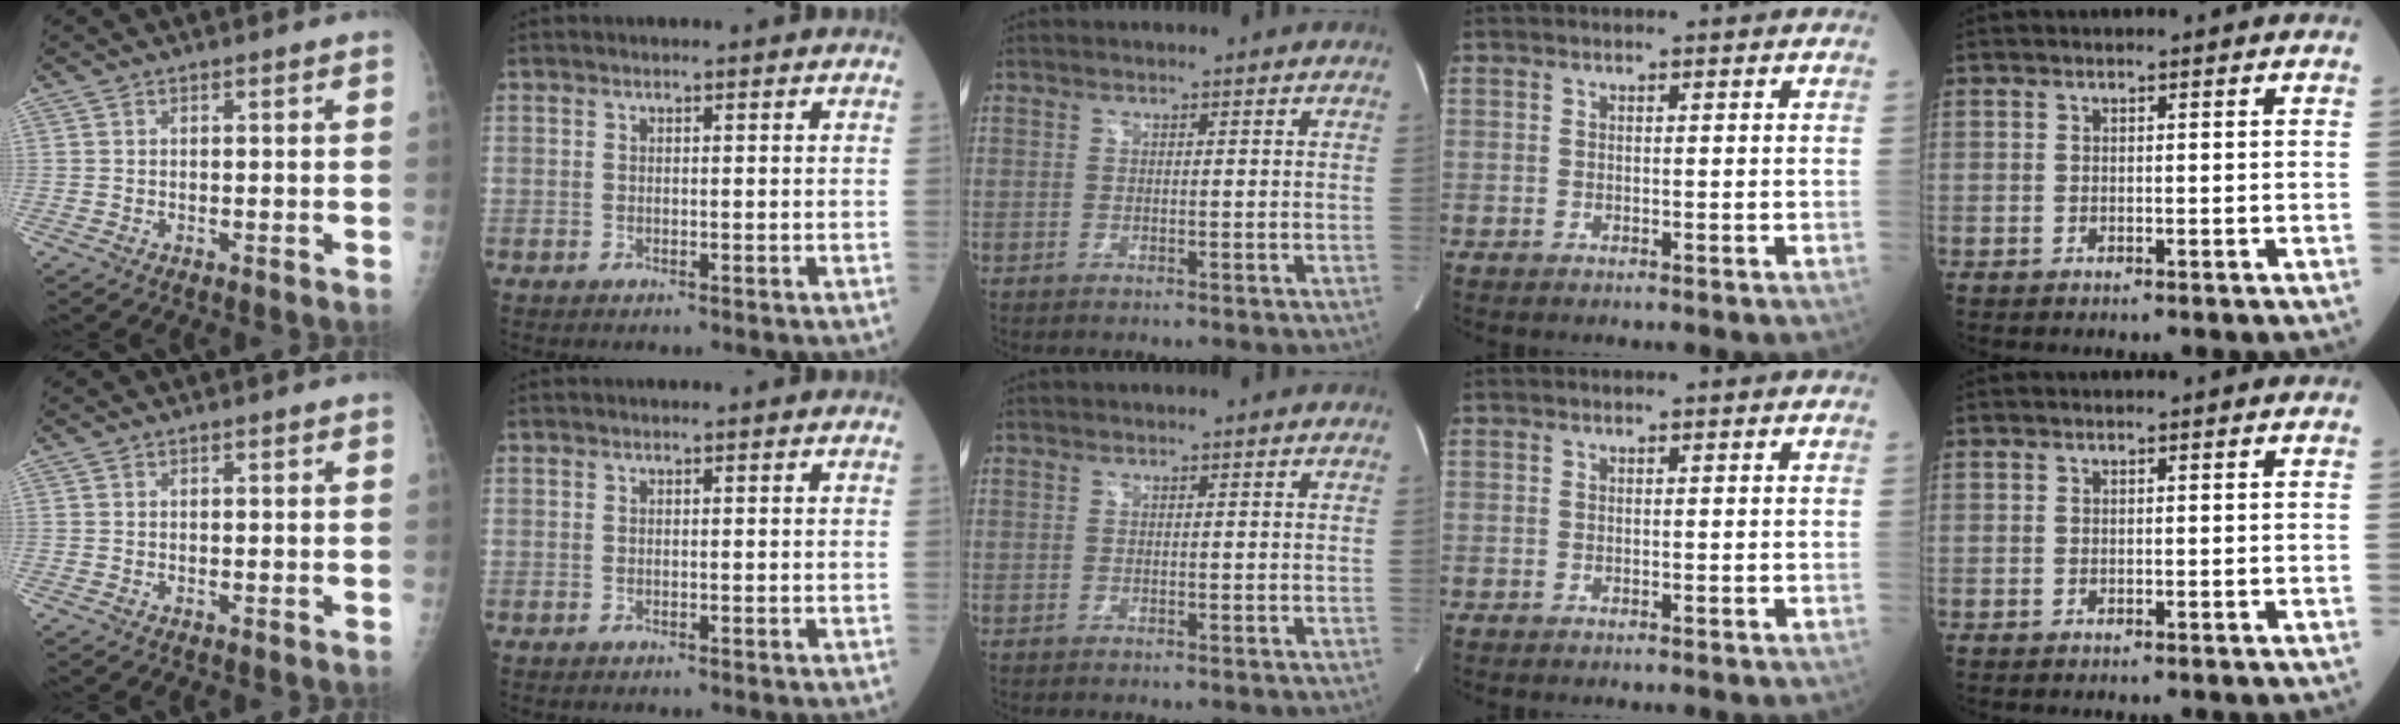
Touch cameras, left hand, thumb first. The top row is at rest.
{}